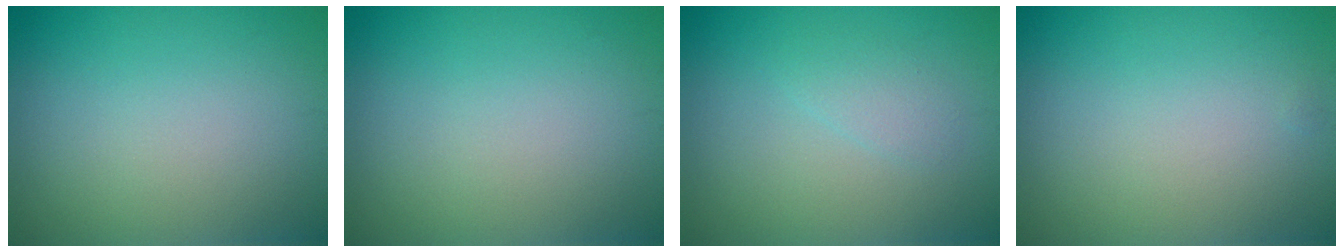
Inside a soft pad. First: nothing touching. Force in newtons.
{"total": 0.0}
{"total": 1.3, "press": 1.3, "slide": 0.2}
{"total": 0.0}